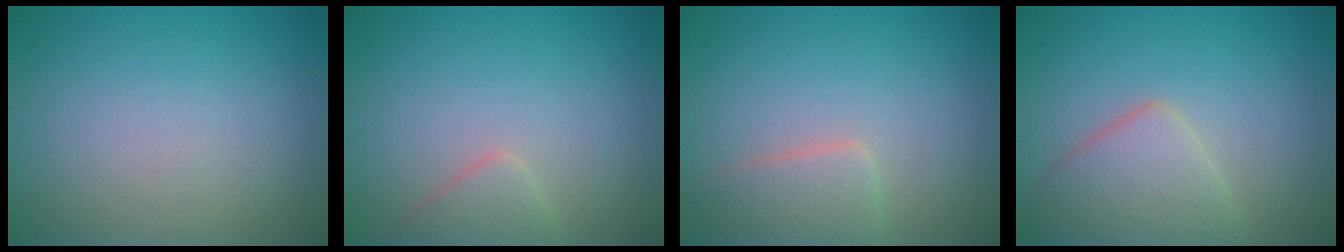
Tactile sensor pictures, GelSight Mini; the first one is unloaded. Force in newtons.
{"total": 1.9, "press": 1.9, "slide": 0.0}
{"total": 2.9, "press": 2.9, "slide": 0.3}
{"total": 4.4, "press": 4.4, "slide": 0.3}